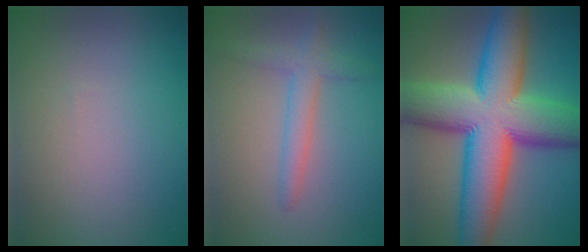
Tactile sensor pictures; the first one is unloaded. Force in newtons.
{"total": 2.7, "press": 2.6, "slide": 0.1}
{"total": 15.7, "press": 15.7, "slide": 0.5}